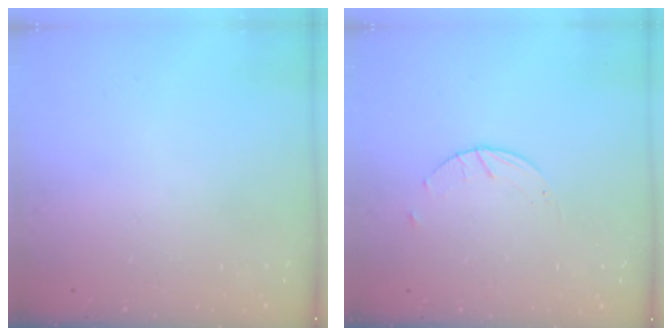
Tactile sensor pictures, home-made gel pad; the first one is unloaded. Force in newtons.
{"total": 2.6, "press": 2.6, "slide": 0.4}